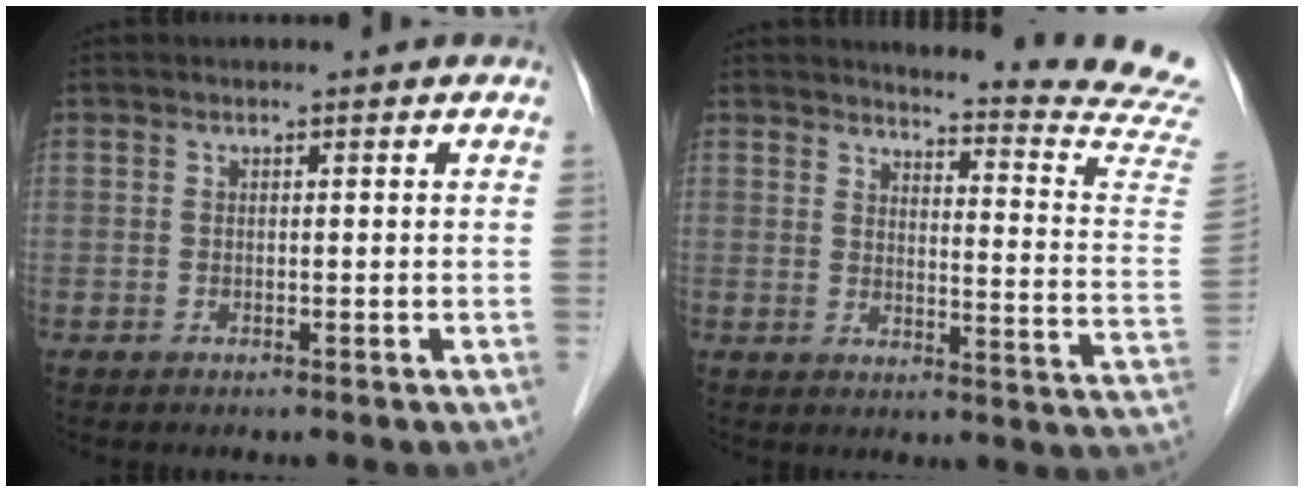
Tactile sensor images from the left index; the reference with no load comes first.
{"total": 16.8, "force": [16.3, -1.9, 3.4], "torque": [-0.048, -0.160, 0.164]}